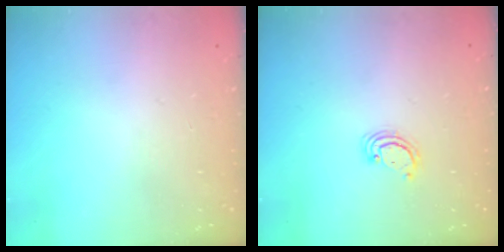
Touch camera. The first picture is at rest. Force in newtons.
{"total": 2.9, "press": 2.8, "slide": 0.3}